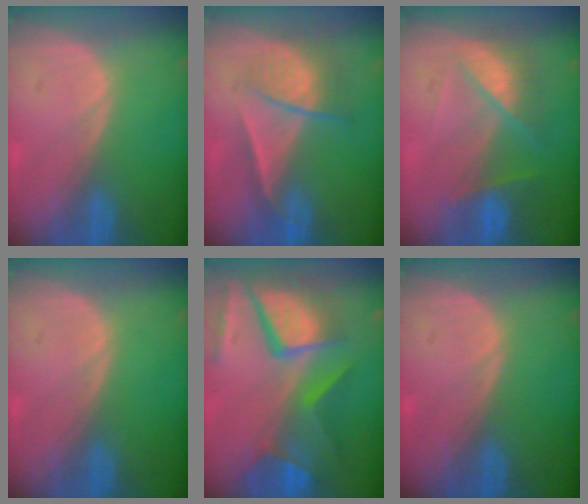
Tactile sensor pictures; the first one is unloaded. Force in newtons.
{"total": 7.2, "press": 6.1, "slide": 3.9}
{"total": 7.3, "press": 6.6, "slide": 3.3}
{"total": 0.0}
{"total": 12.1, "press": 9.9, "slide": 7.0}
{"total": 0.0}